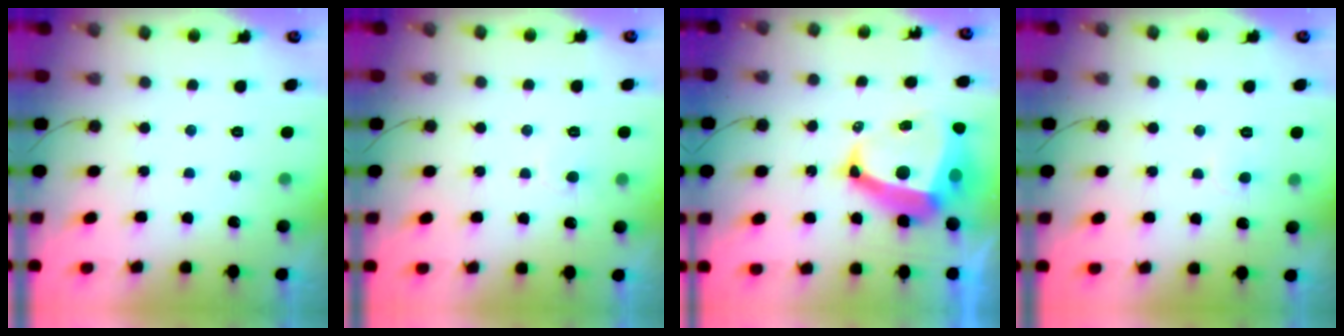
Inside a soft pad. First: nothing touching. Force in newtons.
{"total": 5.6, "press": 5.6, "slide": 0.3}
{"total": 13.8, "press": 13.7, "slide": 1.7}
{"total": 4.5, "press": 4.4, "slide": 0.4}